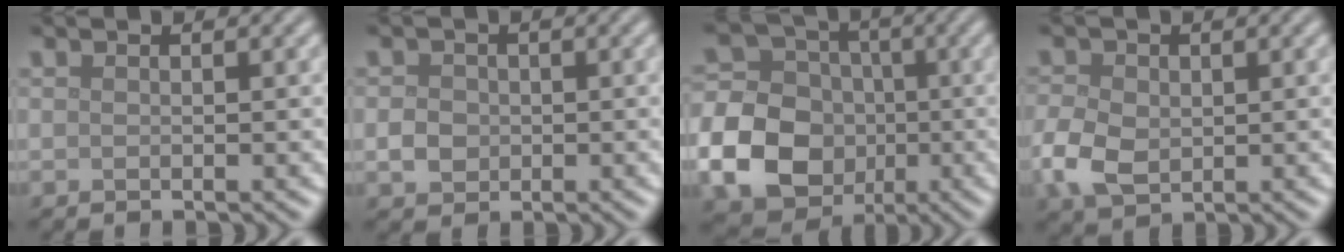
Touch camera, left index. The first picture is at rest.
{"total": 2.0, "force": [-0.2, 1.8, 0.9], "torque": [-0.011, 0.000, -0.008]}
{"total": 11.6, "force": [-2.7, 10.0, 5.3], "torque": [-0.107, -0.028, -0.075]}
{"total": 4.6, "force": [-0.6, 3.4, 3.0], "torque": [-0.076, -0.002, -0.016]}